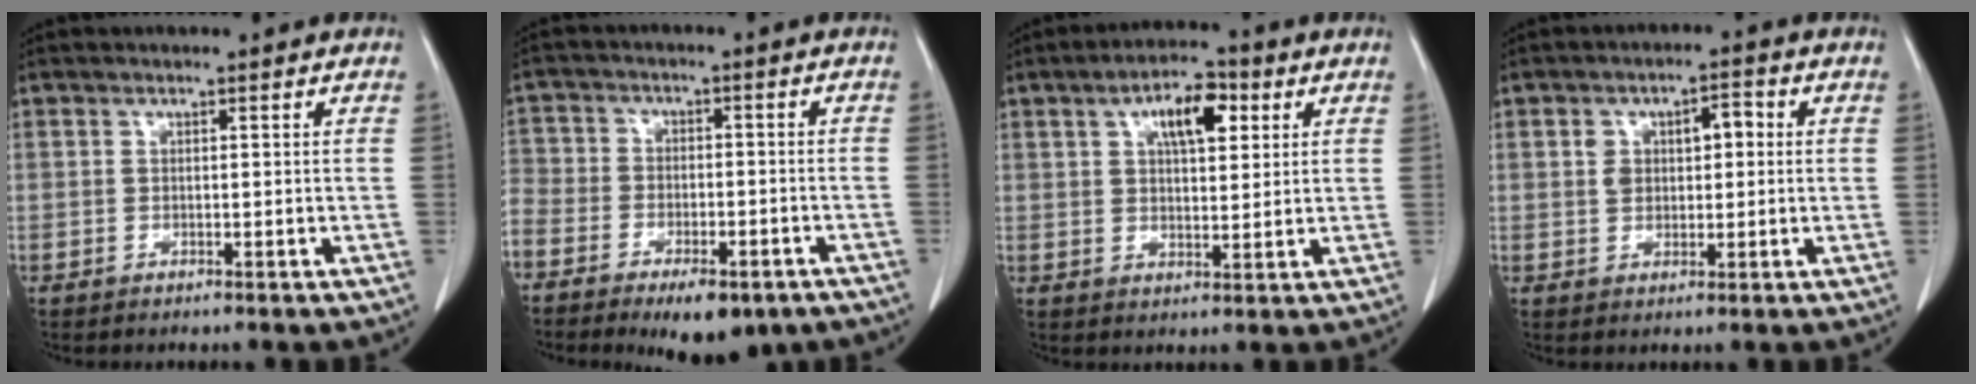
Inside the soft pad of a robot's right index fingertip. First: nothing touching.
{"total": 17.2, "force": [-10.9, 9.9, 8.9], "torque": [-0.222, 0.000, -0.178]}
{"total": 7.7, "force": [3.2, 3.1, 6.4], "torque": [-0.106, 0.014, 0.051]}
{"total": 5.3, "force": [1.1, 3.3, 4.0], "torque": [-0.062, 0.022, 0.022]}